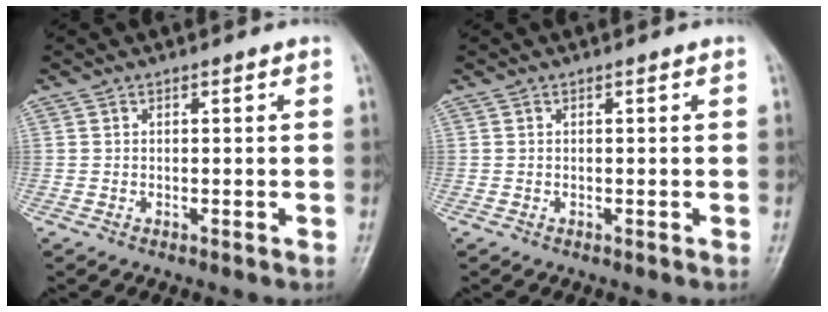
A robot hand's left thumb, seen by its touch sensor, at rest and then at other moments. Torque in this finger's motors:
{"motor_torque": [0.01, 0.01, -0.01, -0.01, 0.00]}